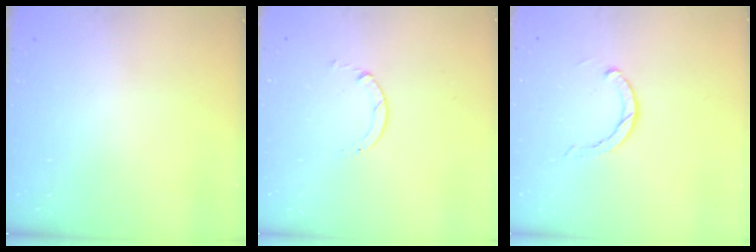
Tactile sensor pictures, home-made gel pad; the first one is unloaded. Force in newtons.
{"total": 0.7, "press": 0.7, "slide": 0.1}
{"total": 2.8, "press": 2.8, "slide": 0.2}